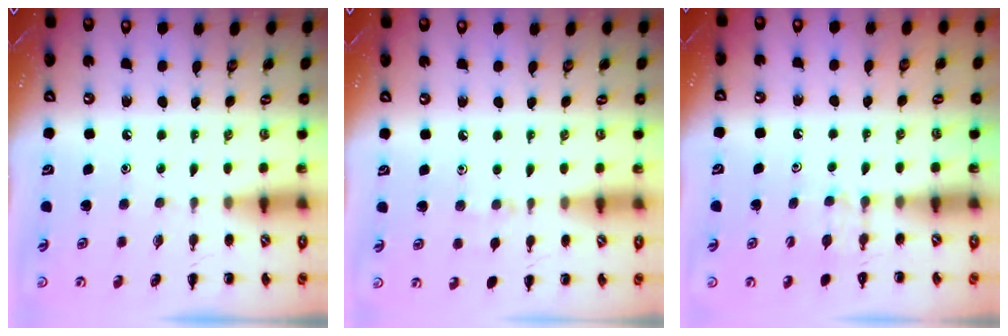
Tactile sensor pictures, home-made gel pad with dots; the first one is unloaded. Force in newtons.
{"total": 4.8, "press": 4.5, "slide": 1.7}
{"total": 4.4, "press": 4.1, "slide": 1.5}